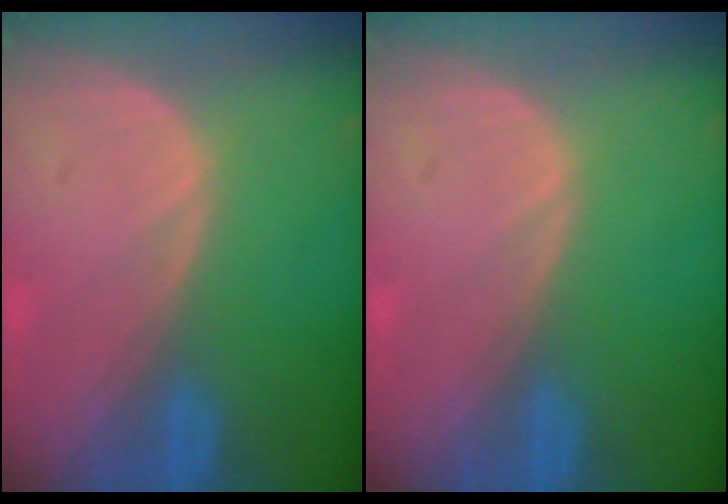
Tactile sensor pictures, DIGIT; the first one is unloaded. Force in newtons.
{"total": 0.0}